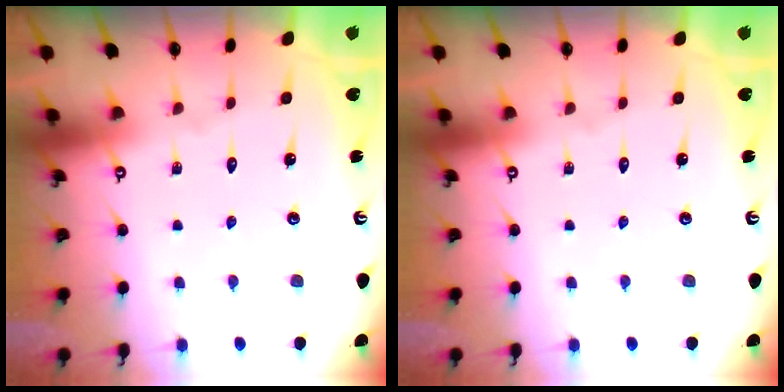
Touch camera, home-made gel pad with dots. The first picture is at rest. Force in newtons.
{"total": 0.0}